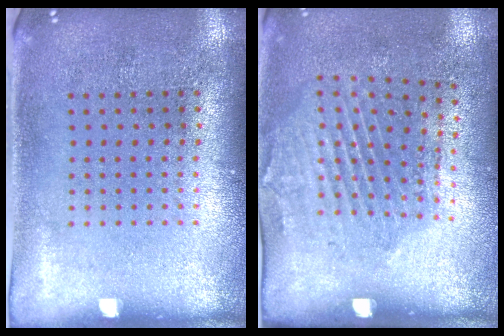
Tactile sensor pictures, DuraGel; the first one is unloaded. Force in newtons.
{"total": 2.0, "press": 1.1, "slide": 1.7}